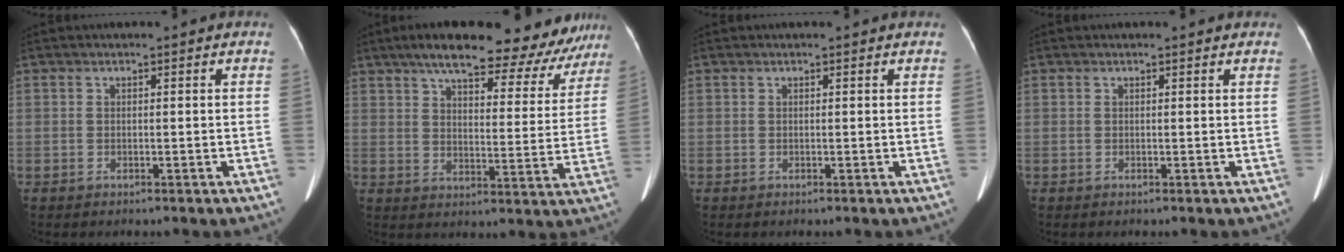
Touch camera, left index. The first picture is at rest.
{"total": 21.8, "force": [18.2, 6.5, 10.1], "torque": [-0.134, -0.002, 0.224]}
{"total": 1.8, "force": [1.7, 0.3, 0.6], "torque": [-0.007, -0.002, 0.012]}
{"total": 2.2, "force": [2.1, 0.5, 0.6], "torque": [-0.008, -0.003, 0.015]}